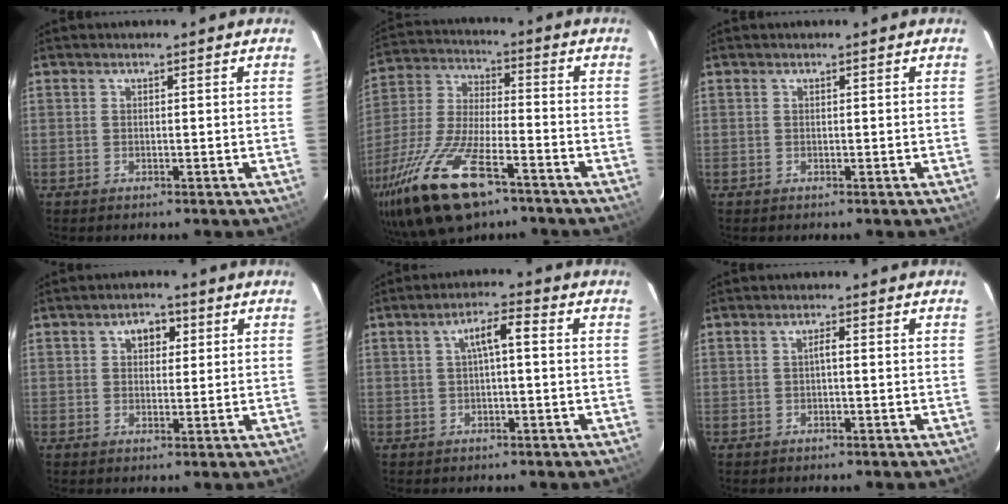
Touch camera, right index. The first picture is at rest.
{"total": 21.0, "force": [-12.6, 7.6, 15.0], "torque": [-0.323, -0.043, -0.236]}
{"total": 0.0}
{"total": 3.8, "force": [1.4, 2.8, 2.3], "torque": [-0.030, 0.015, 0.021]}
{"total": 4.5, "force": [0.4, 0.9, 4.4], "torque": [-0.080, 0.014, 0.011]}
{"total": 1.2, "force": [-0.2, 0.2, 1.1], "torque": [-0.020, 0.006, -0.003]}